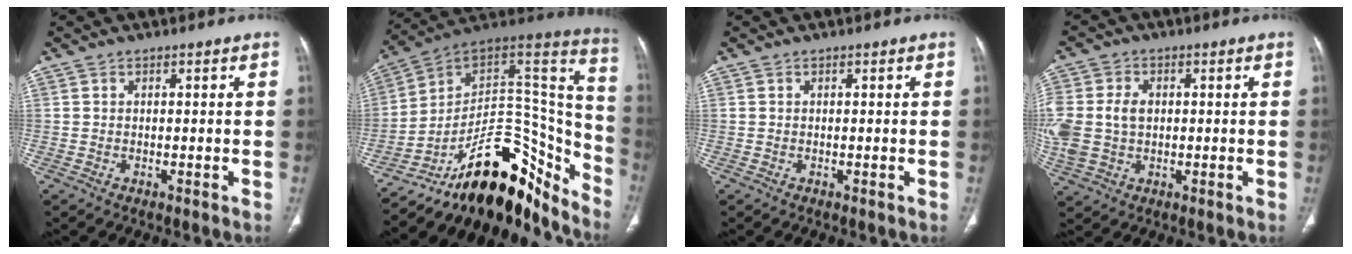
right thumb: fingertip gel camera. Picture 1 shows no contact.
{"total": 27.1, "force": [-18.8, 12.9, 14.8], "torque": [-0.123, 0.123, -0.279]}
{"total": 0.0}
{"total": 14.0, "force": [0.6, 10.6, 9.1], "torque": [-0.242, 0.010, 0.025]}